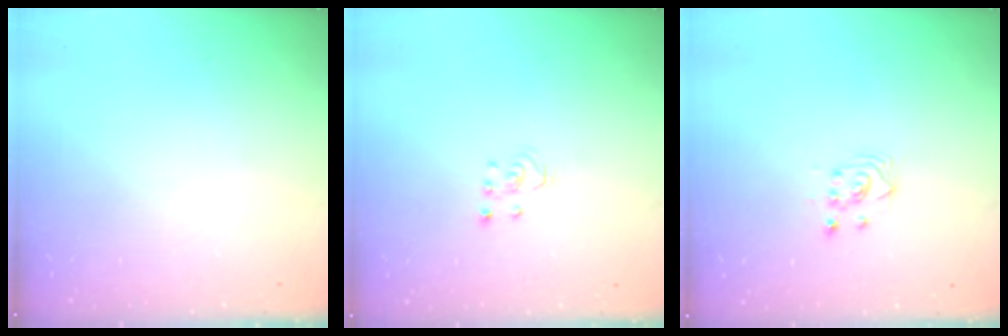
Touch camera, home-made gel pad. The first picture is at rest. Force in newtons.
{"total": 2.5, "press": 2.5, "slide": 0.2}
{"total": 2.6, "press": 2.6, "slide": 0.3}